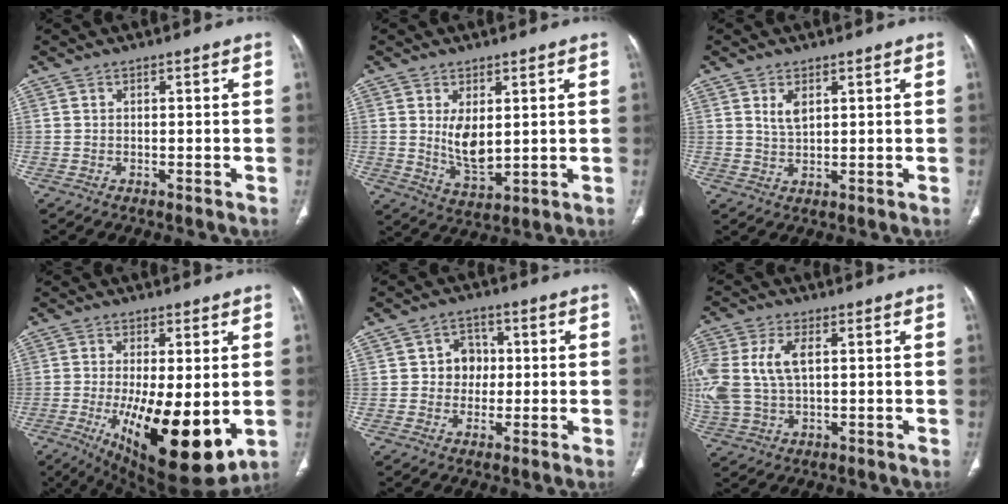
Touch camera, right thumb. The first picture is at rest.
{"total": 6.9, "force": [1.3, 3.6, 5.8], "torque": [-0.087, -0.029, 0.037]}
{"total": 3.2, "force": [1.4, 1.7, 2.2], "torque": [-0.037, -0.008, 0.031]}
{"total": 18.8, "force": [-4.0, 6.6, 17.2], "torque": [-0.258, -0.035, -0.039]}
{"total": 5.7, "force": [0.4, 5.1, 2.5], "torque": [0.000, 0.010, 0.000]}
{"total": 14.6, "force": [2.5, 8.7, 11.4], "torque": [-0.291, 0.007, 0.054]}